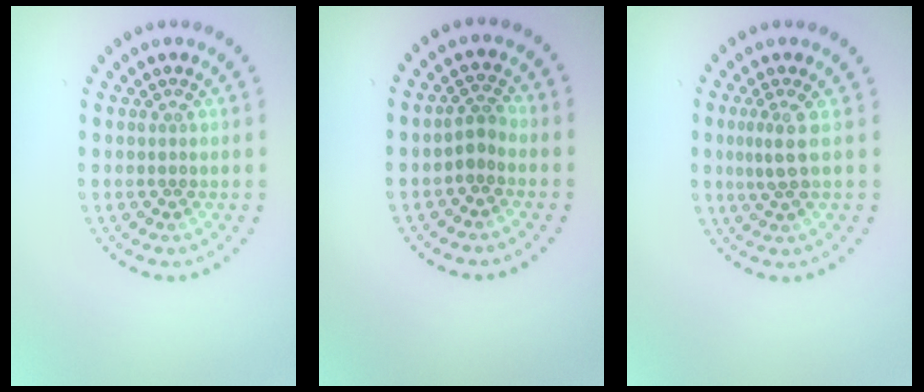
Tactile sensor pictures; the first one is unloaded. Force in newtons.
{"total": 1.6, "press": 1.3, "slide": 0.9}
{"total": 2.0, "press": 1.4, "slide": 1.4}